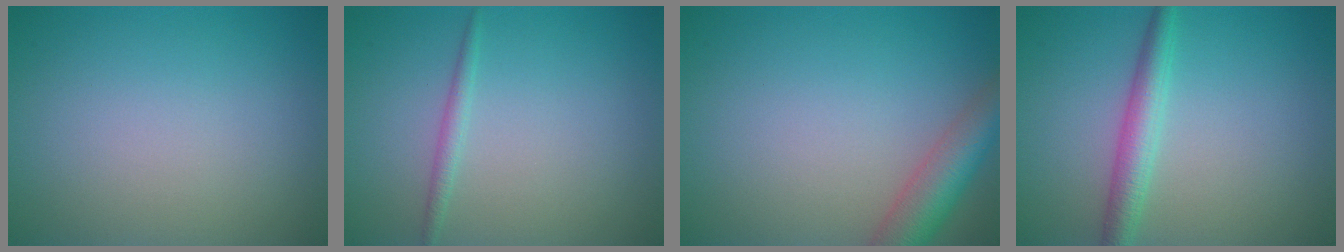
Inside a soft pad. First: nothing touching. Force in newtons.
{"total": 1.1, "press": 1.1, "slide": 0.0}
{"total": 4.7, "press": 4.7, "slide": 0.2}
{"total": 3.0, "press": 3.0, "slide": 0.1}